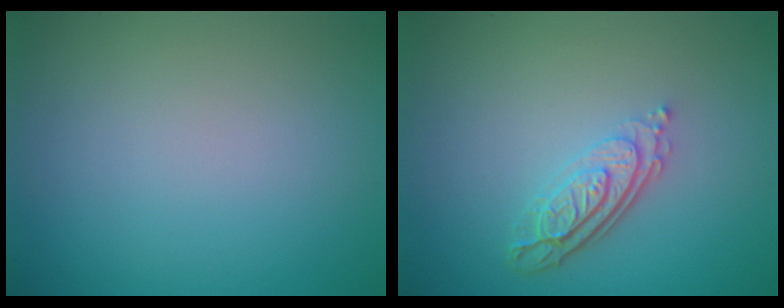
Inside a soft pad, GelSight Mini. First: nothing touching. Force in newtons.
{"total": 3.8, "press": 2.7, "slide": 2.6}